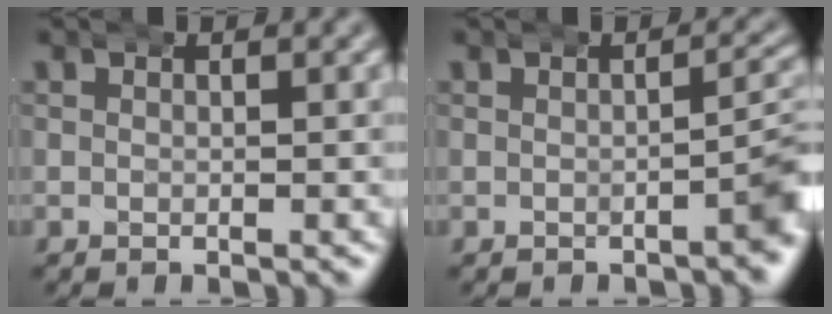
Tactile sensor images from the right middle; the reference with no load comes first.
{"total": 3.5, "force": [-0.5, 1.6, 3.1], "torque": [-0.027, 0.010, -0.011]}